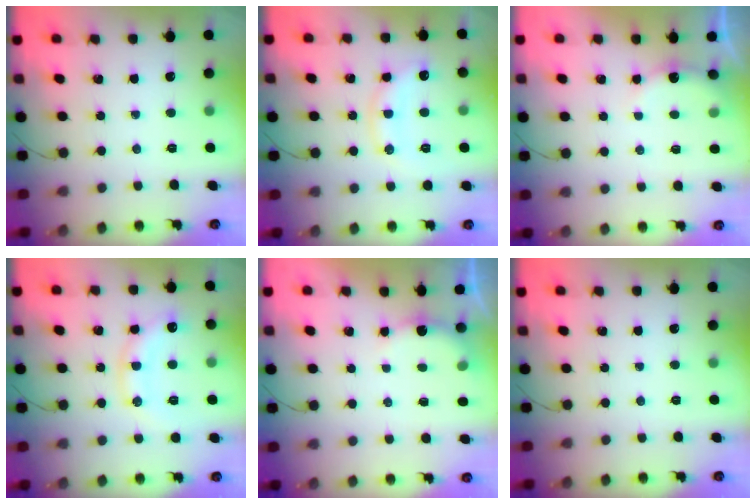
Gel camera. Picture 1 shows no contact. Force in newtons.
{"total": 12.1, "press": 12.1, "slide": 0.6}
{"total": 5.9, "press": 5.8, "slide": 1.1}
{"total": 12.8, "press": 12.8, "slide": 0.3}
{"total": 3.9, "press": 3.9, "slide": 0.3}
{"total": 0.0}